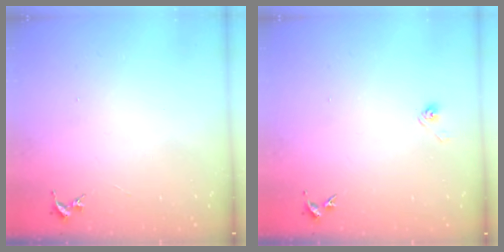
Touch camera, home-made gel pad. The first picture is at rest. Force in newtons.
{"total": 2.9, "press": 2.5, "slide": 1.5}